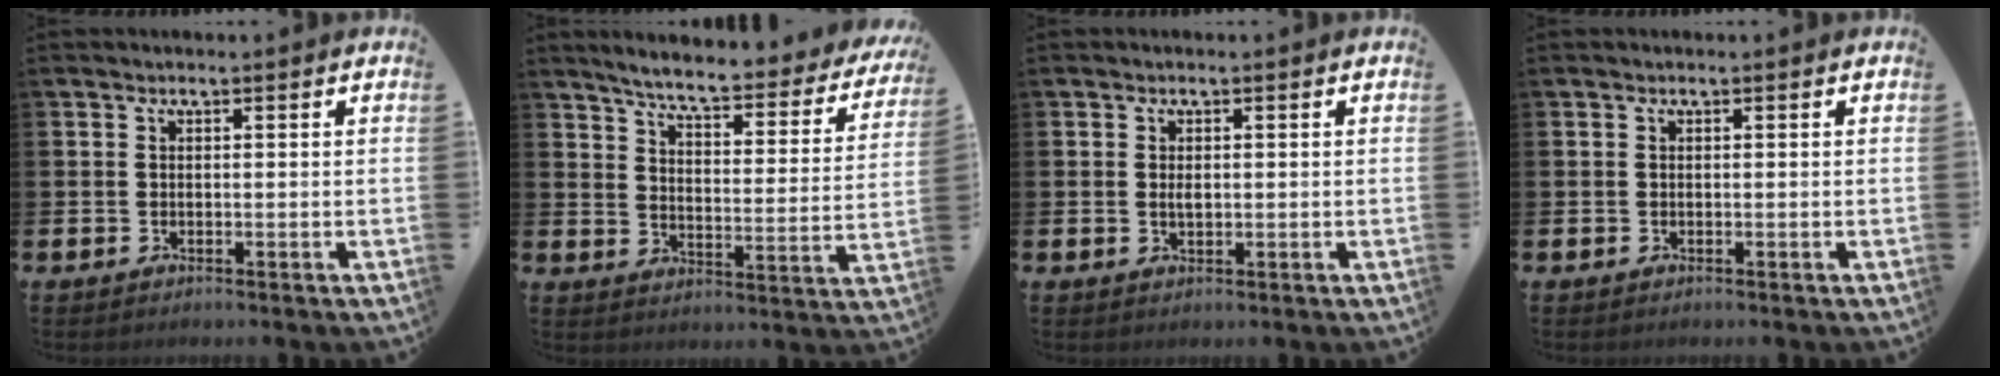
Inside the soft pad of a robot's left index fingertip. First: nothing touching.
{"total": 6.0, "force": [5.4, 0.5, 2.6], "torque": [-0.075, -0.046, 0.085]}
{"total": 1.0, "force": [0.2, 0.5, 0.8], "torque": [-0.015, 0.003, 0.002]}
{"total": 0.0}